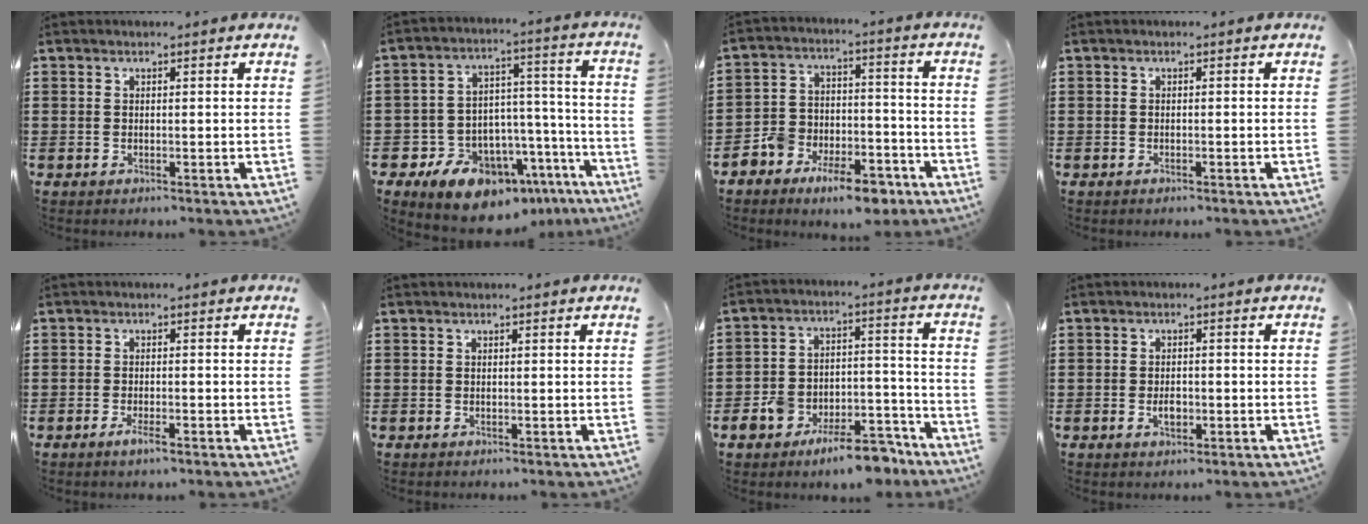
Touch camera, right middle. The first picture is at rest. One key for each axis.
{"total": 12.0, "fx": -10.3, "fy": 5.0, "fz": 3.6, "tx": -0.068, "ty": 0.049, "tz": -0.187}
{"total": 8.9, "fx": -7.1, "fy": 3.9, "fz": 3.6, "tx": -0.069, "ty": 0.032, "tz": -0.134}
{"total": 0.5, "fx": -0.5, "fy": 0.1, "fz": 0.1, "tx": -0.004, "ty": -0.002, "tz": -0.009}
{"total": 2.2, "fx": -1.3, "fy": 0.4, "fz": 1.8, "tx": -0.031, "ty": -0.002, "tz": -0.024}
{"total": 0.0}
{"total": 9.9, "fx": -7.9, "fy": 3.4, "fz": 4.9, "tx": -0.084, "ty": 0.036, "tz": -0.147}
{"total": 2.5, "fx": -0.8, "fy": 1.2, "fz": 2.0, "tx": -0.039, "ty": -0.001, "tz": -0.013}